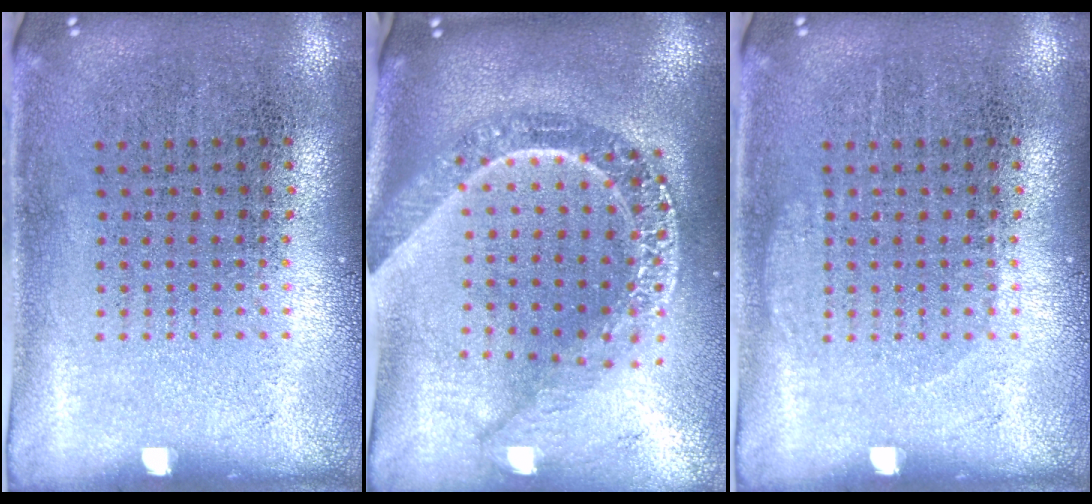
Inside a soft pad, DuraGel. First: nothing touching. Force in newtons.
{"total": 2.7, "press": 2.2, "slide": 1.6}
{"total": 0.7, "press": 0.7, "slide": 0.2}